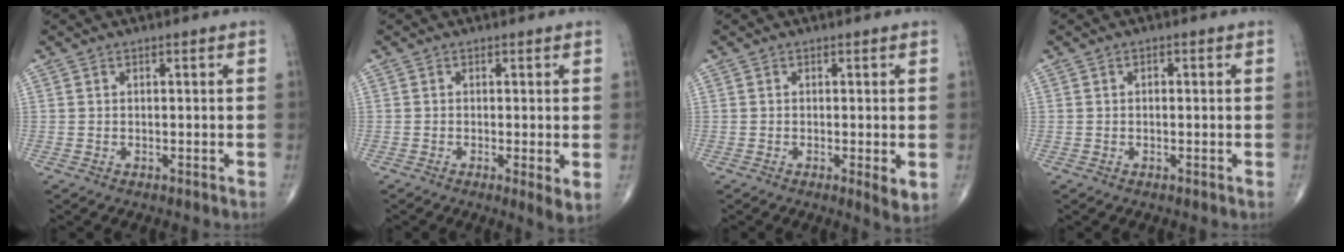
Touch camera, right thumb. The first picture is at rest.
{"total": 3.2, "force": [-0.4, 0.6, 3.1], "torque": [-0.056, -0.014, -0.012]}
{"total": 3.2, "force": [-0.5, 0.7, 3.0], "torque": [-0.049, -0.012, -0.011]}
{"total": 0.8, "force": [0.1, 0.4, 0.7], "torque": [-0.009, 0.002, -0.001]}